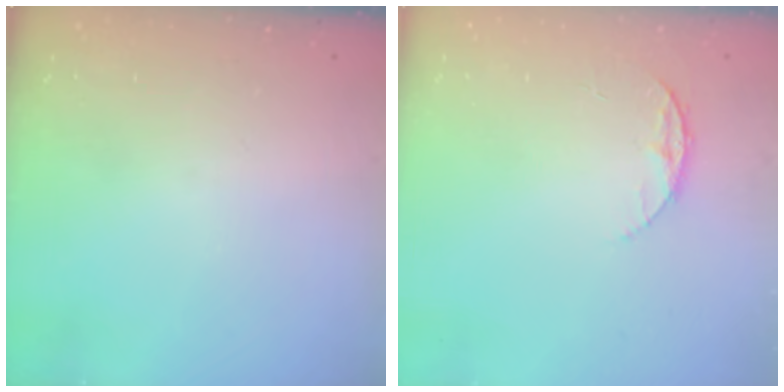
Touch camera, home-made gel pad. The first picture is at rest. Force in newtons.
{"total": 6.5, "press": 6.5, "slide": 0.7}